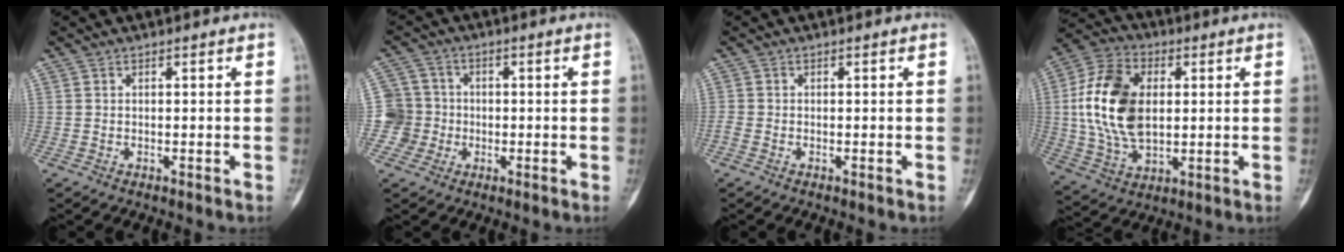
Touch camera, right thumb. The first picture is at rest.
{"total": 6.1, "force": [-1.3, 6.0, -0.3], "torque": [0.038, 0.015, -0.031]}
{"total": 1.0, "force": [-0.6, 0.5, 0.6], "torque": [-0.020, -0.003, -0.017]}
{"total": 17.4, "force": [1.9, 11.1, 13.2], "torque": [-0.244, 0.002, 0.038]}